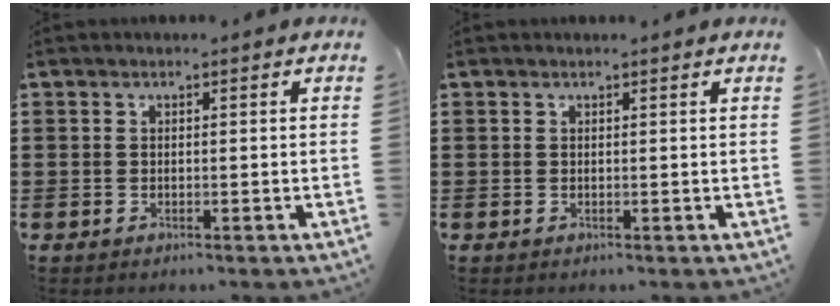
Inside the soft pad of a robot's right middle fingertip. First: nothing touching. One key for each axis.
{"total": 0.0}